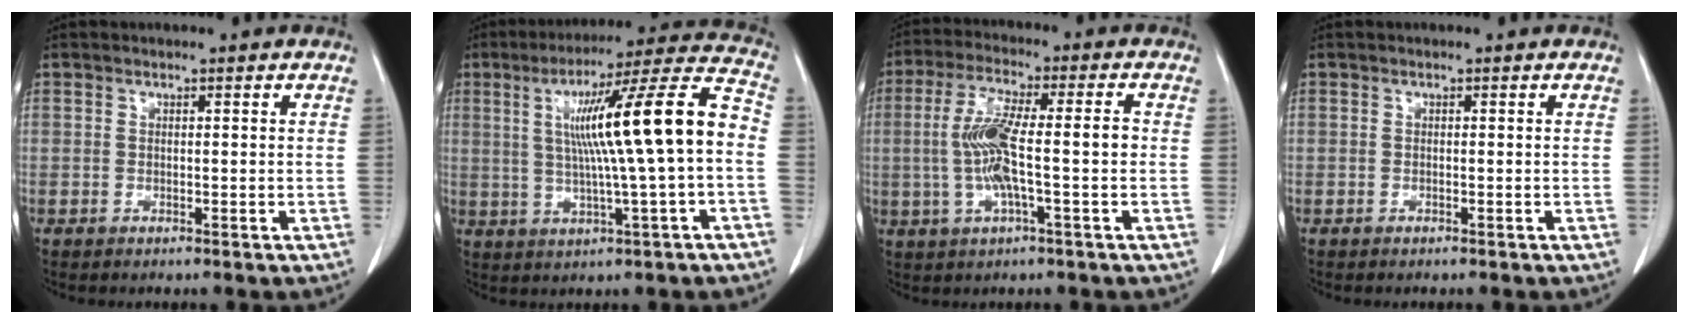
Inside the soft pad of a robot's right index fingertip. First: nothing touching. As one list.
[{"total": 16.4, "force": [0.5, -0.2, 16.4], "torque": [-0.257, 0.025, 0.007]}, {"total": 9.8, "force": [-0.9, 1.5, 9.6], "torque": [-0.191, 0.012, -0.018]}, {"total": 0.0}]